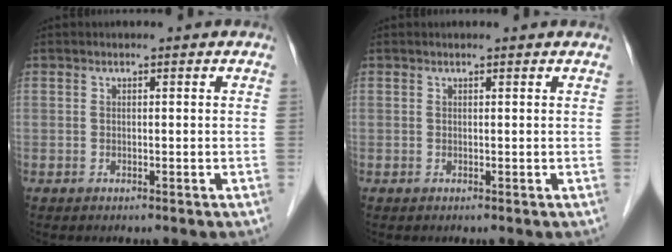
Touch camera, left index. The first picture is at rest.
{"total": 1.0, "force": [1.0, 0.0, 0.3], "torque": [-0.008, 0.008, 0.011]}